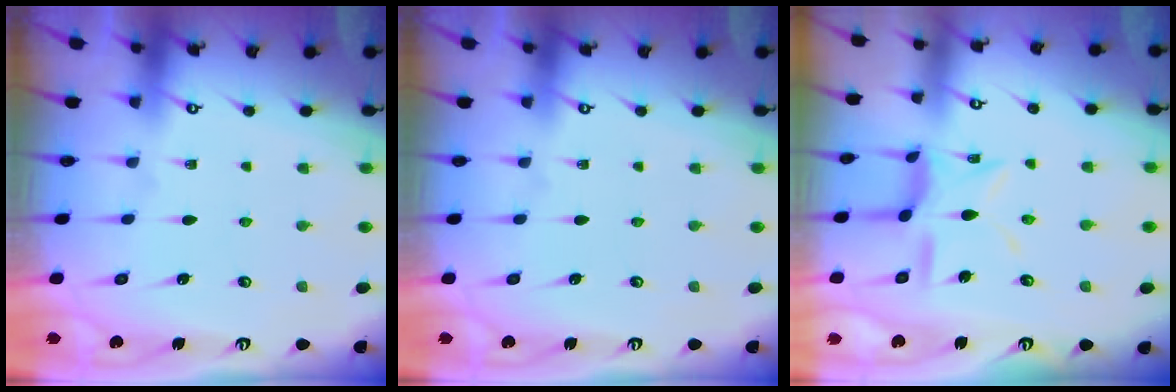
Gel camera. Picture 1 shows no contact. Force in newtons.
{"total": 0.0}
{"total": 11.0, "press": 11.0, "slide": 0.9}